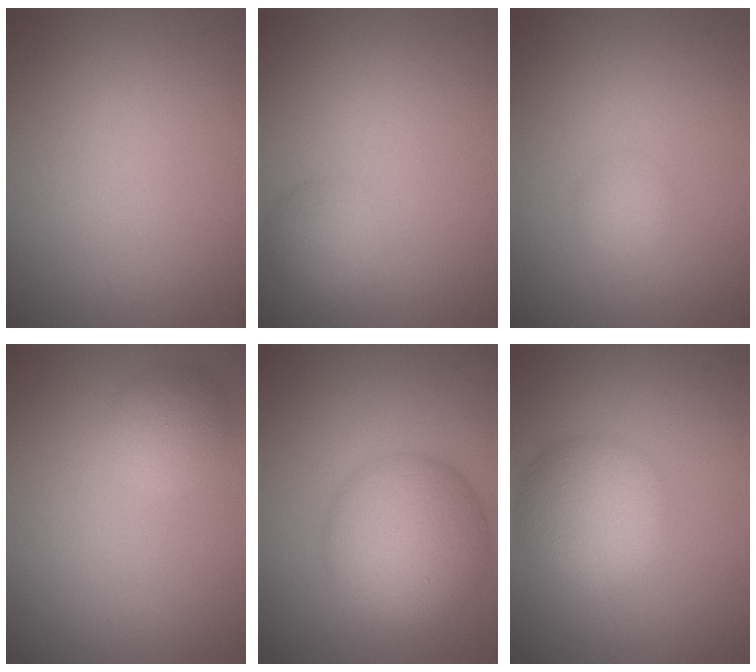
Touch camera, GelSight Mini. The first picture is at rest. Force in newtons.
{"total": 2.2, "press": 2.2, "slide": 0.1}
{"total": 1.3, "press": 1.3, "slide": 0.1}
{"total": 2.5, "press": 2.5, "slide": 0.1}
{"total": 7.4, "press": 7.4, "slide": 0.1}
{"total": 5.4, "press": 5.4, "slide": 0.2}